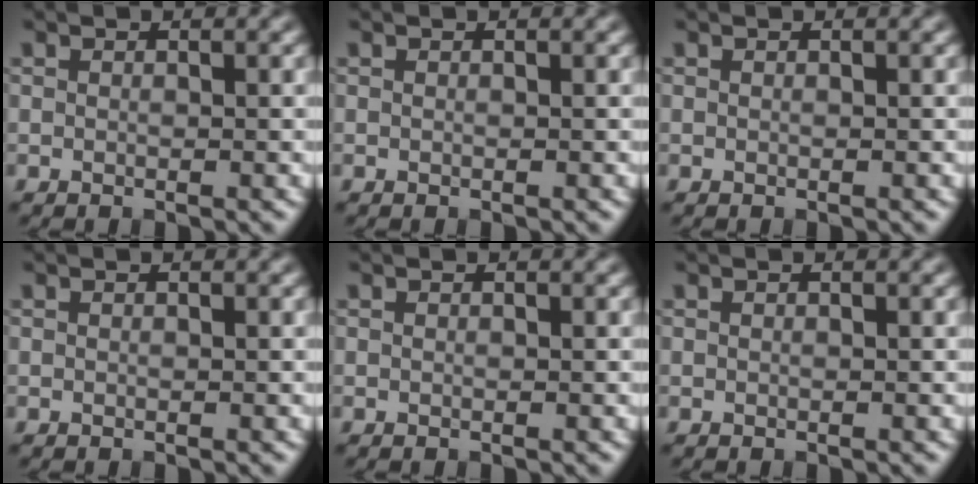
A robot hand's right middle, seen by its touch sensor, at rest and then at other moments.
{"total": 0.0}
{"total": 0.0}
{"total": 0.0}
{"total": 0.0}
{"total": 0.0}